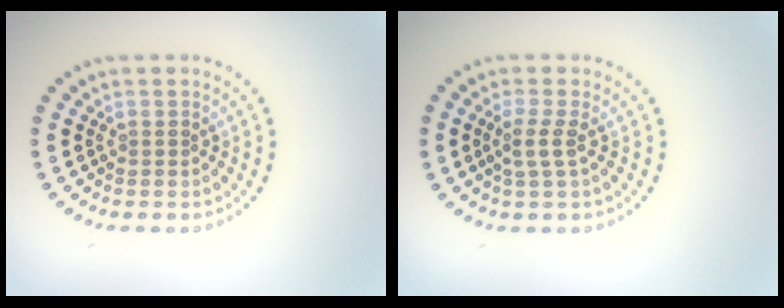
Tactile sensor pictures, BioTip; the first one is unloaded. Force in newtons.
{"total": 1.7, "press": 1.3, "slide": 1.0}